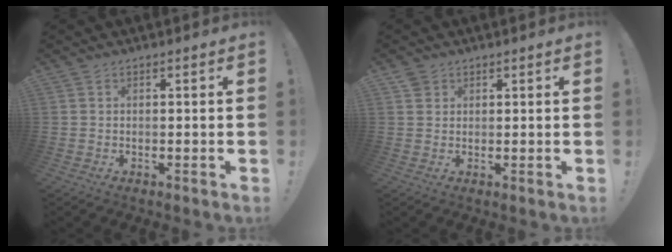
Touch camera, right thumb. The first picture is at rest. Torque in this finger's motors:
{"motor_torque": [-0.02, 0.16, 0.10, -0.09, 0.00]}